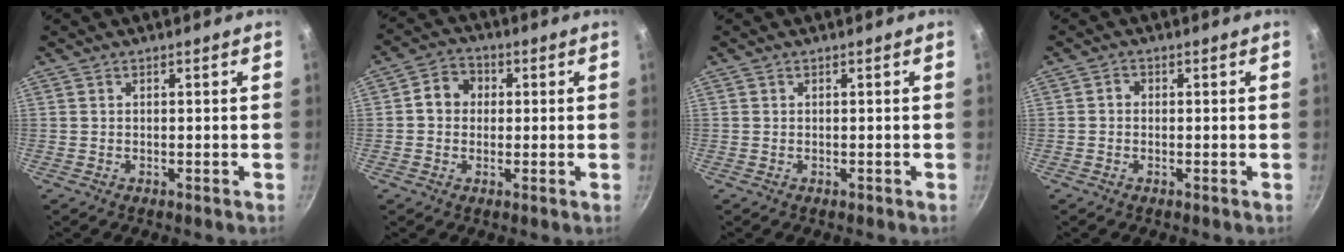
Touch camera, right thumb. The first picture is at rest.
{"total": 6.0, "force": [0.6, 5.2, 2.9], "torque": [-0.020, 0.013, -0.003]}
{"total": 0.0}
{"total": 1.3, "force": [-0.2, 1.1, 0.6], "torque": [-0.009, 0.007, -0.007]}